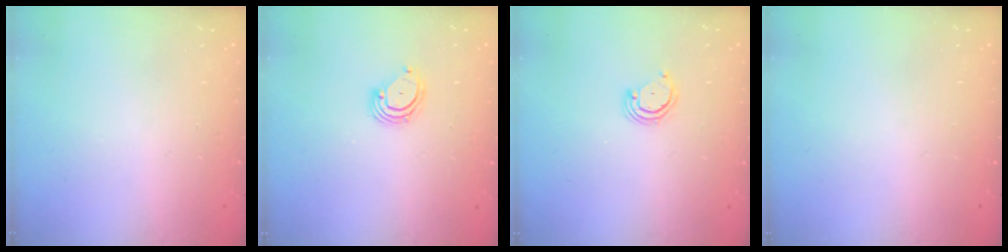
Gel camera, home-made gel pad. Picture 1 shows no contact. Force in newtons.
{"total": 3.6, "press": 3.6, "slide": 0.3}
{"total": 2.9, "press": 2.9, "slide": 0.3}
{"total": 0.0}